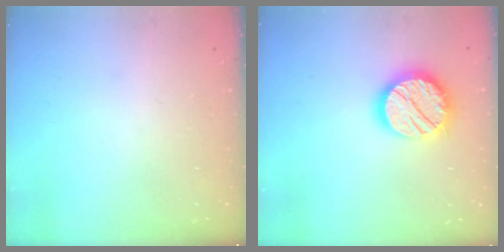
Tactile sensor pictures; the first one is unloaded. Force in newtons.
{"total": 16.4, "press": 16.4, "slide": 1.3}